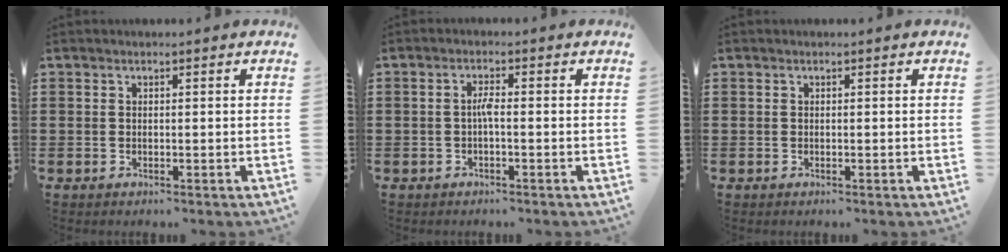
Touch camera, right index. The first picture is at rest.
{"total": 1.9, "force": [-0.4, 0.3, 1.9], "torque": [-0.038, 0.002, -0.008]}
{"total": 0.0}